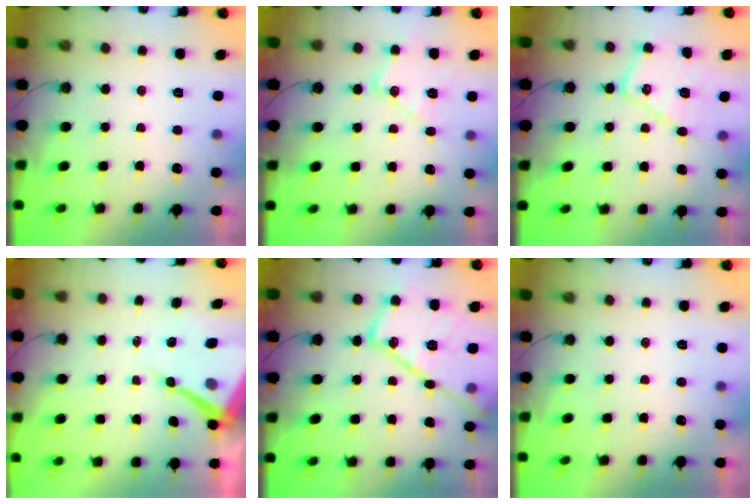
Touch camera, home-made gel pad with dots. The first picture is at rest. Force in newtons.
{"total": 13.0, "press": 13.0, "slide": 0.8}
{"total": 15.2, "press": 15.2, "slide": 0.8}
{"total": 11.8, "press": 11.7, "slide": 1.2}
{"total": 23.7, "press": 23.6, "slide": 2.3}
{"total": 0.0}